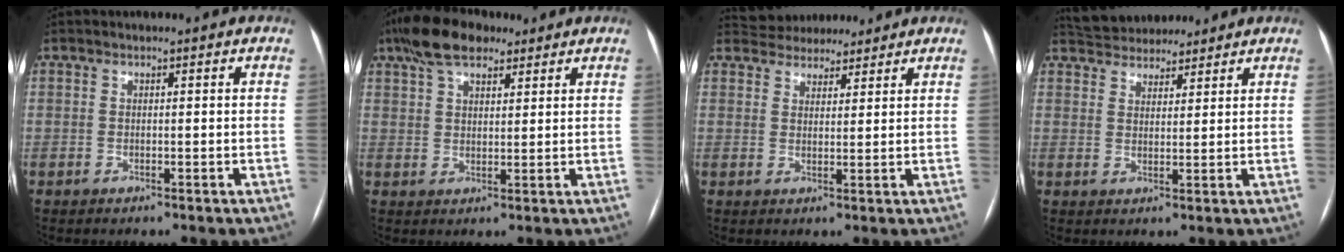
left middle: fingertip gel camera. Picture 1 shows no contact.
{"total": 8.5, "force": [6.0, 3.6, 4.9], "torque": [-0.096, 0.029, 0.106]}
{"total": 7.6, "force": [6.9, 2.9, 1.3], "torque": [-0.015, 0.025, 0.103]}
{"total": 9.0, "force": [8.2, 3.0, 2.1], "torque": [-0.035, 0.029, 0.132]}